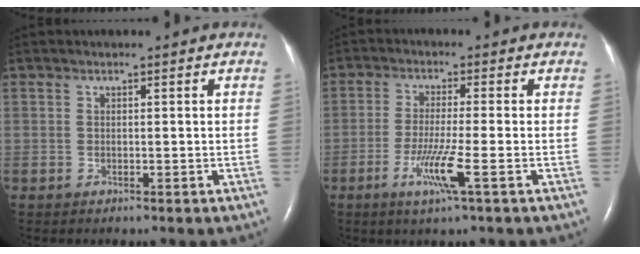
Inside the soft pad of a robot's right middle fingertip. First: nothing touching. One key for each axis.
{"total": 6.0, "fx": -2.5, "fy": -0.7, "fz": 5.4, "tx": -0.110, "ty": -0.017, "tz": -0.049}